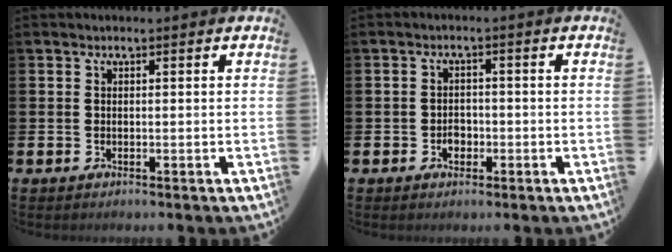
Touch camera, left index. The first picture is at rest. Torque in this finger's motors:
{"motor_torque": [0.05, -0.01, 0.01, 0.00]}